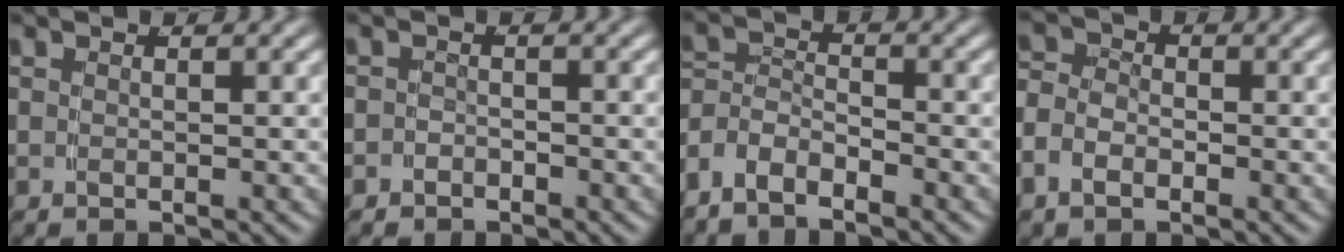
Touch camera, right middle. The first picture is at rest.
{"total": 1.6, "force": [-1.4, 0.7, -0.2], "torque": [0.003, -0.013, -0.019]}
{"total": 4.9, "force": [-2.6, 3.7, 1.9], "torque": [-0.054, -0.019, -0.046]}
{"total": 3.6, "force": [-1.2, 2.8, 1.9], "torque": [-0.048, -0.014, -0.022]}